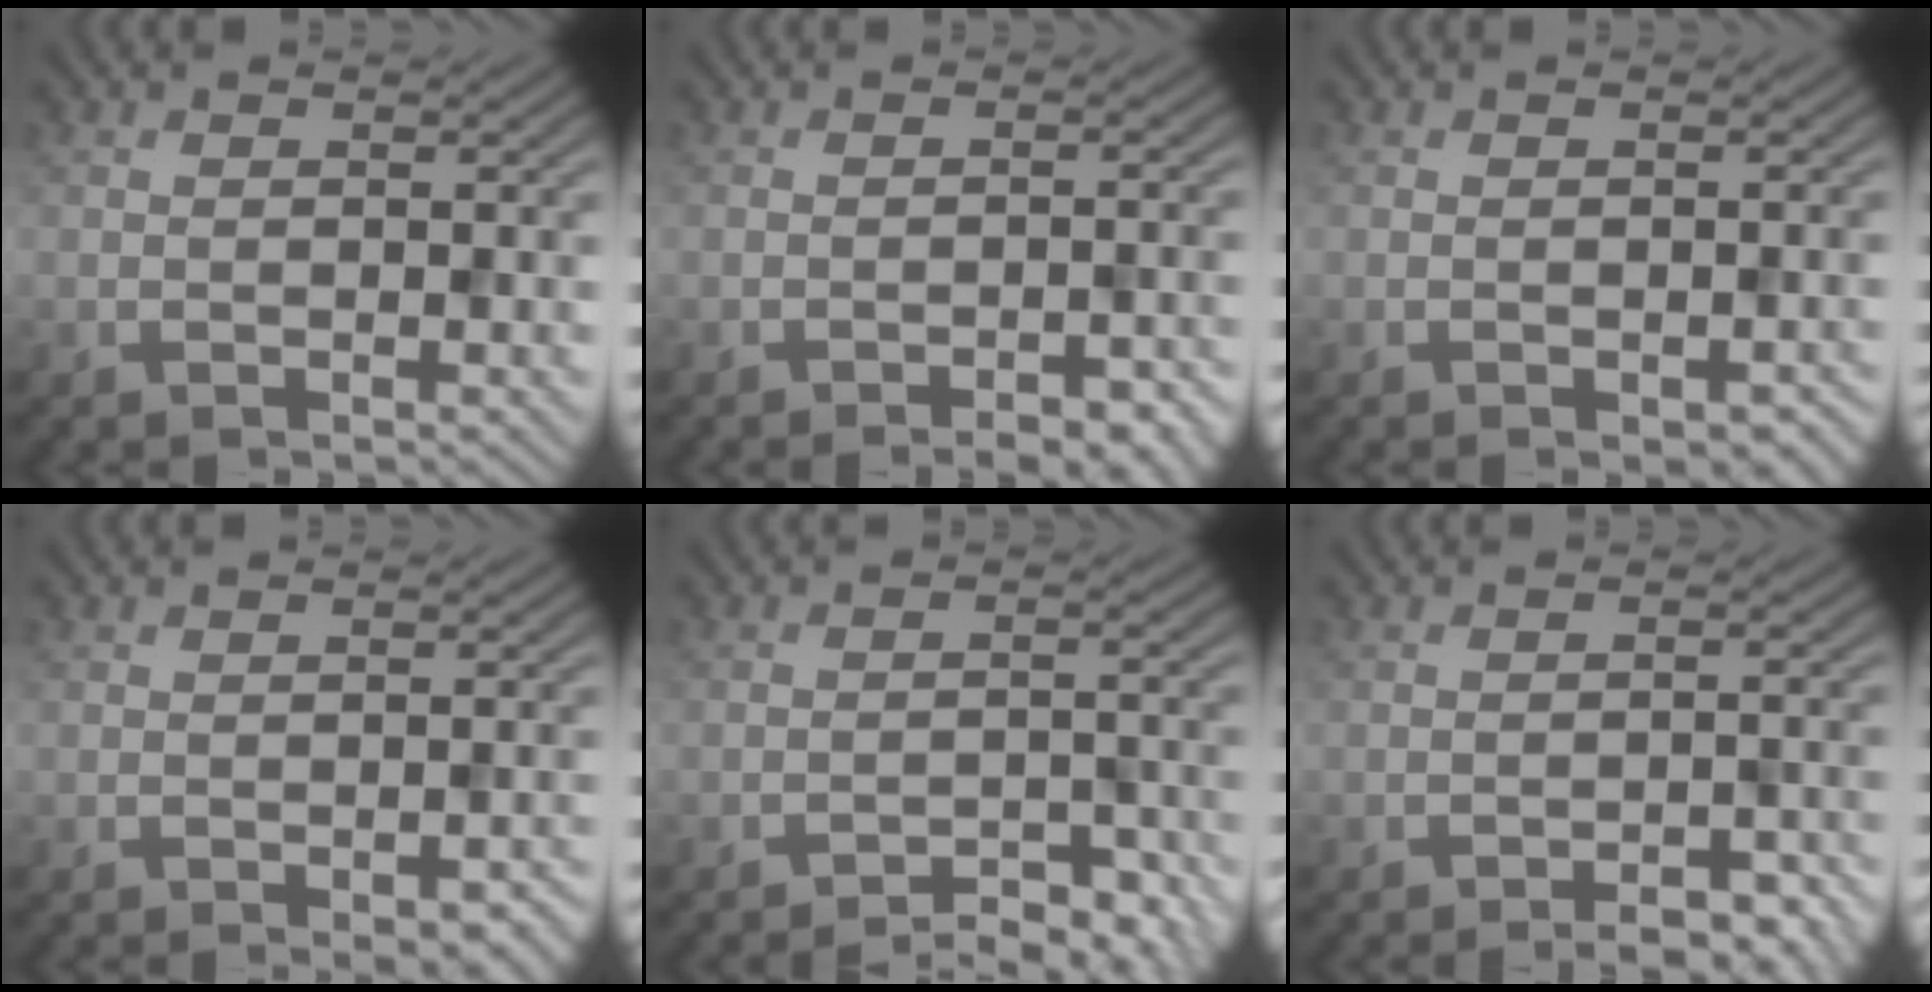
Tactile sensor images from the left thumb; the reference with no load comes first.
{"total": 3.4, "force": [-2.6, 1.0, 2.1], "torque": [-0.032, 0.003, -0.028]}
{"total": 1.6, "force": [-0.9, 0.7, 1.1], "torque": [-0.017, -0.007, -0.006]}
{"total": 2.7, "force": [-1.5, 1.1, 2.0], "torque": [-0.027, -0.008, -0.010]}
{"total": 5.1, "force": [-4.5, 1.1, 2.1], "torque": [-0.031, 0.010, -0.062]}
{"total": 3.9, "force": [-3.1, 1.0, 2.2], "torque": [-0.034, 0.005, -0.038]}